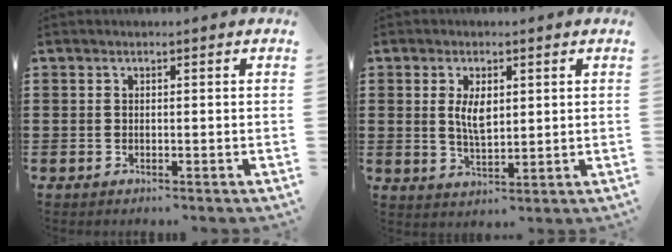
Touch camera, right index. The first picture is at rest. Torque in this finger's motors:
{"motor_torque": [0.30, 0.13, 0.23, 0.10]}